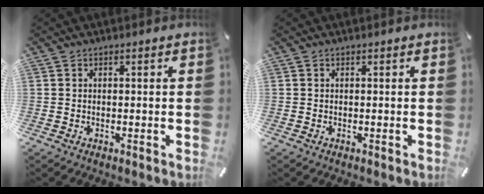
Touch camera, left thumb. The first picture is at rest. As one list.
[{"total": 0.0}]